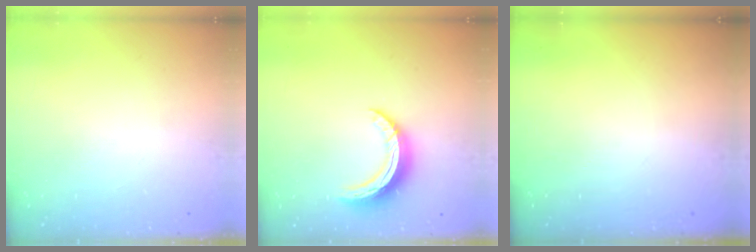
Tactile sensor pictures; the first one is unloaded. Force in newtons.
{"total": 10.4, "press": 10.3, "slide": 0.5}
{"total": 0.0}